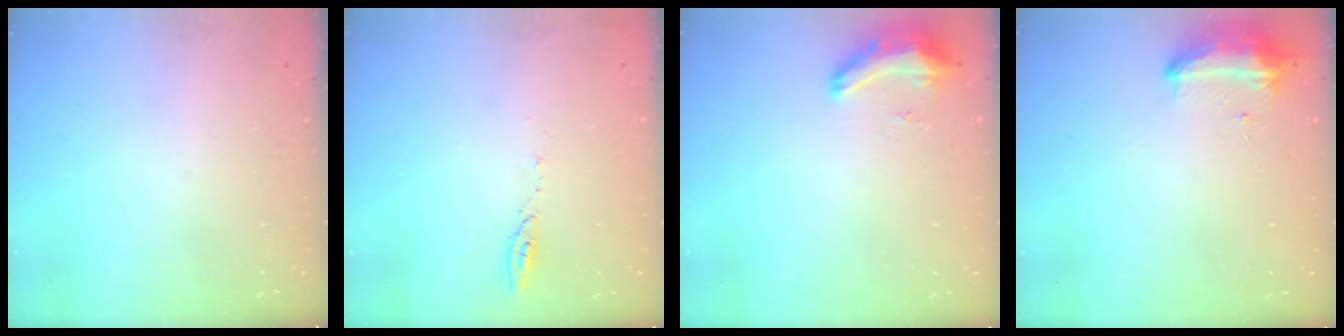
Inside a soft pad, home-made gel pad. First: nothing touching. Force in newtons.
{"total": 4.6, "press": 4.6, "slide": 0.5}
{"total": 8.9, "press": 8.9, "slide": 1.3}
{"total": 9.5, "press": 9.5, "slide": 0.6}